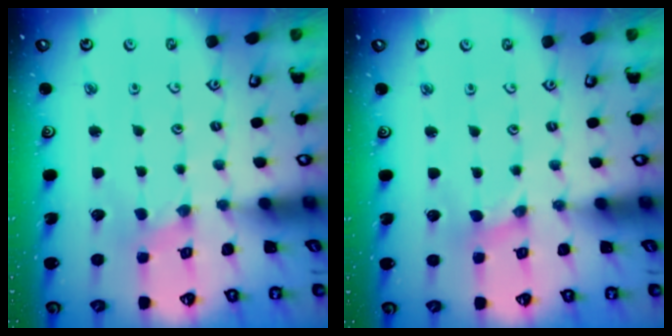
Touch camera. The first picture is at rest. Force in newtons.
{"total": 0.0}